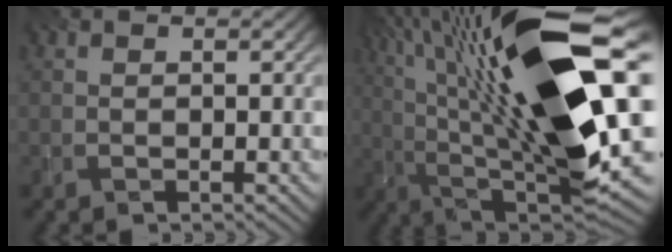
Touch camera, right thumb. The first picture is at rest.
{"total": 21.2, "force": [4.4, 7.3, 19.4], "torque": [-0.352, 0.039, 0.071]}